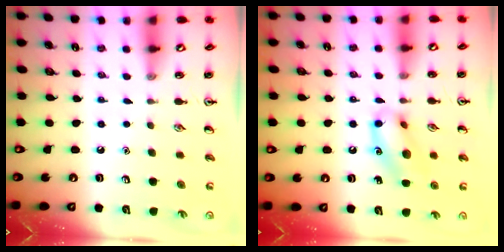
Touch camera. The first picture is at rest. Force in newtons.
{"total": 12.1, "press": 12.0, "slide": 1.8}